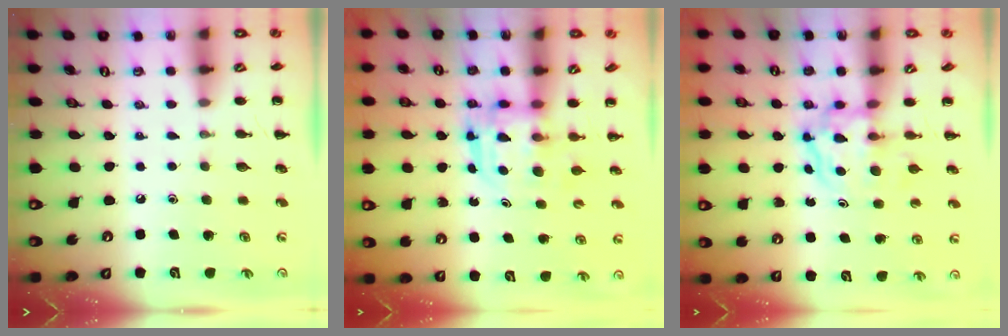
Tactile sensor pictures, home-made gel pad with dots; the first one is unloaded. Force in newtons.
{"total": 3.1, "press": 3.1, "slide": 0.2}
{"total": 3.9, "press": 3.8, "slide": 0.5}